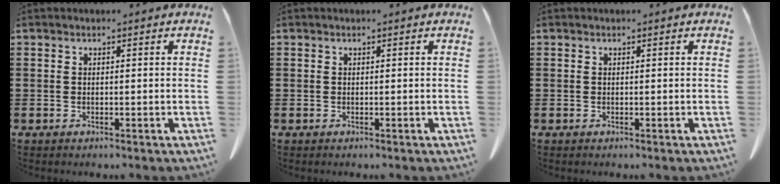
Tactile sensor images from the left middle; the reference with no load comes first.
{"total": 0.0}
{"total": 0.0}